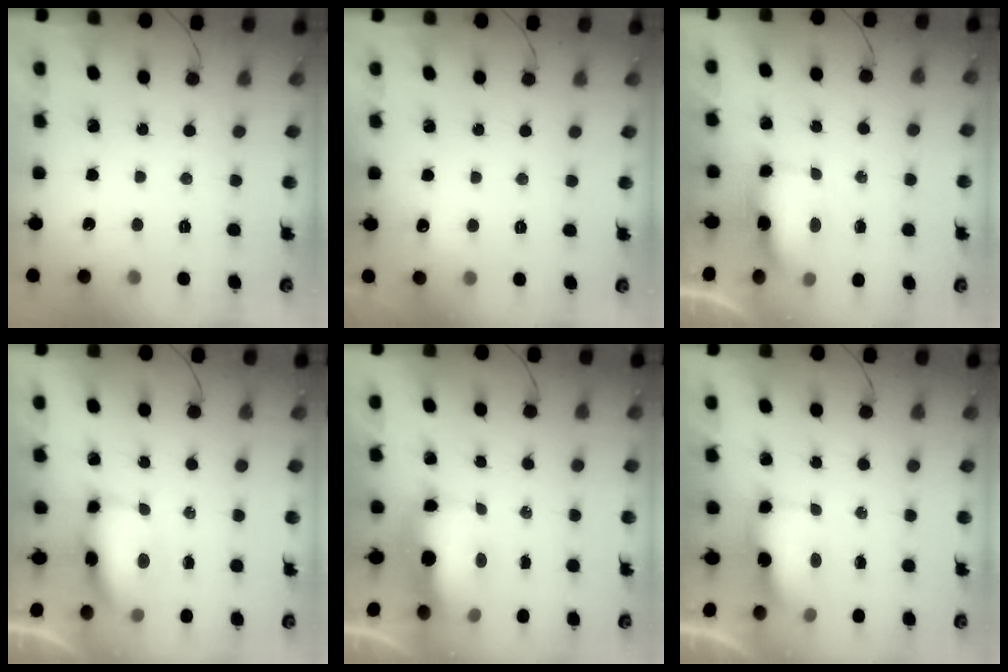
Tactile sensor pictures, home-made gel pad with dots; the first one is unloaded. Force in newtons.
{"total": 3.7, "press": 3.6, "slide": 1.1}
{"total": 6.1, "press": 6.1, "slide": 0.6}
{"total": 13.8, "press": 9.9, "slide": 9.7}
{"total": 10.1, "press": 9.8, "slide": 2.2}
{"total": 6.6, "press": 6.6, "slide": 0.6}